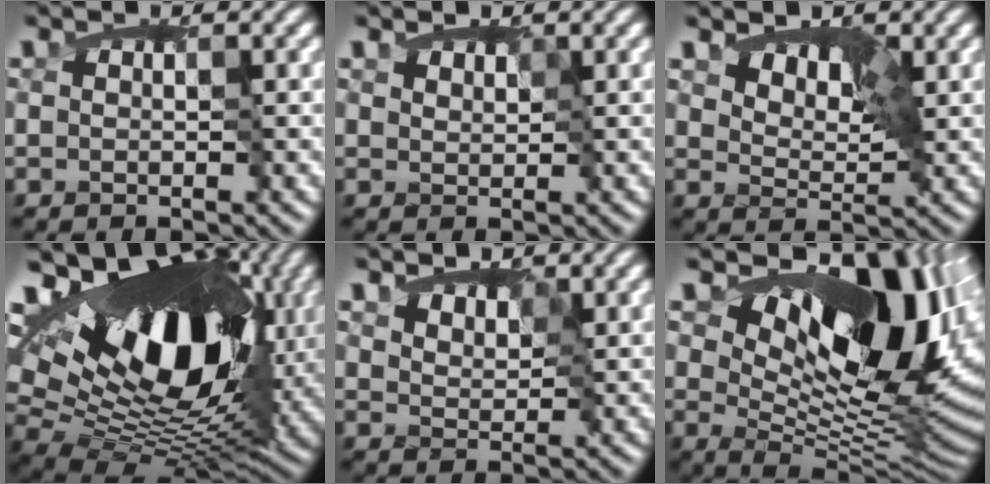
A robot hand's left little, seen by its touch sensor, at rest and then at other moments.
{"total": 1.0, "force": [0.5, 0.8, 0.4], "torque": [-0.021, -0.001, 0.010]}
{"total": 3.1, "force": [1.1, 2.0, 2.0], "torque": [-0.042, -0.004, 0.020]}
{"total": 17.9, "force": [4.4, 10.0, 14.2], "torque": [-0.236, 0.034, 0.068]}
{"total": 1.7, "force": [0.8, 1.2, 0.8], "torque": [-0.027, -0.004, 0.015]}
{"total": 13.8, "force": [4.6, 7.6, 10.5], "torque": [-0.150, 0.004, 0.084]}